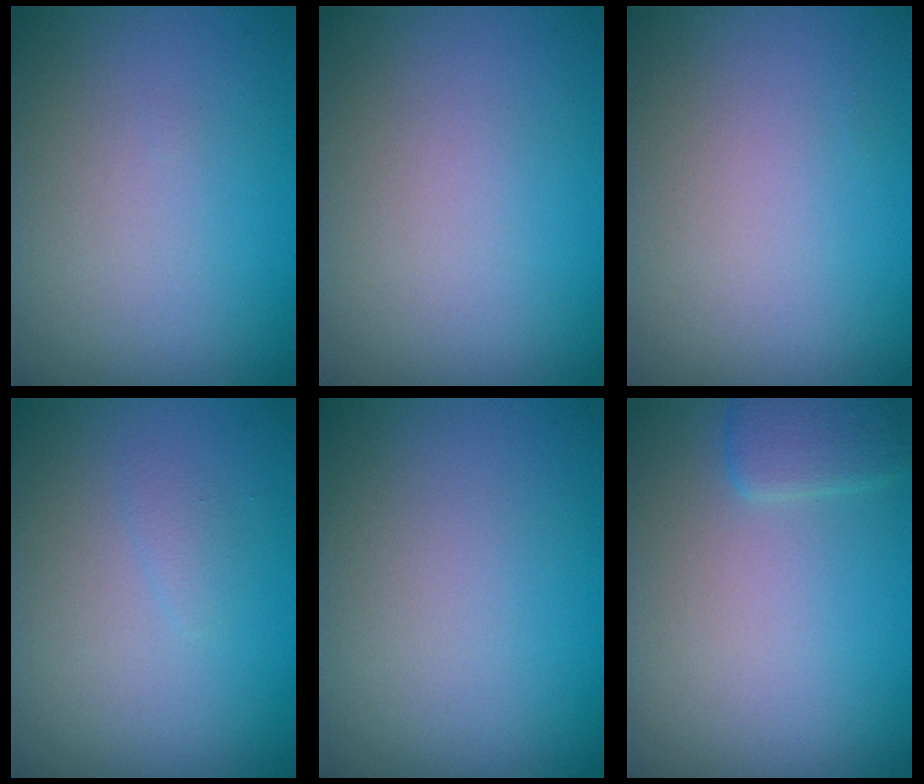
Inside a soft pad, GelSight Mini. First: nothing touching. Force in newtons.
{"total": 0.0}
{"total": 0.0}
{"total": 0.8, "press": 0.8, "slide": 0.0}
{"total": 0.0}
{"total": 1.9, "press": 1.9, "slide": 0.2}